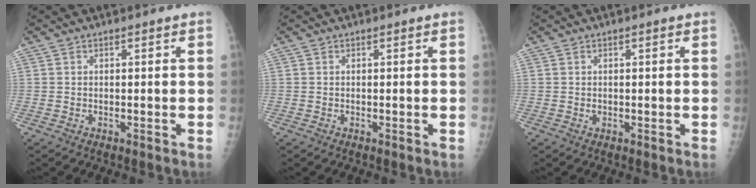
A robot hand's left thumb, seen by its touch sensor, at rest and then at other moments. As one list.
[{"total": 0.0}, {"total": 0.7, "force": [0.1, 0.5, 0.5], "torque": [-0.003, 0.001, 0.003]}]